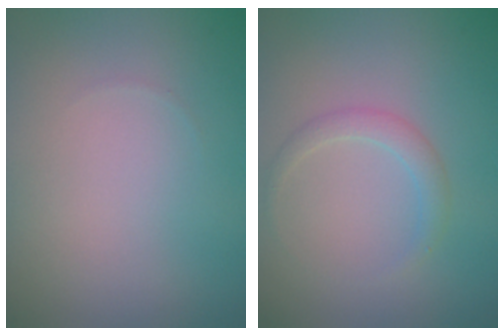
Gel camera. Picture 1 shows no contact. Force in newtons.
{"total": 1.5, "press": 1.5, "slide": 0.1}